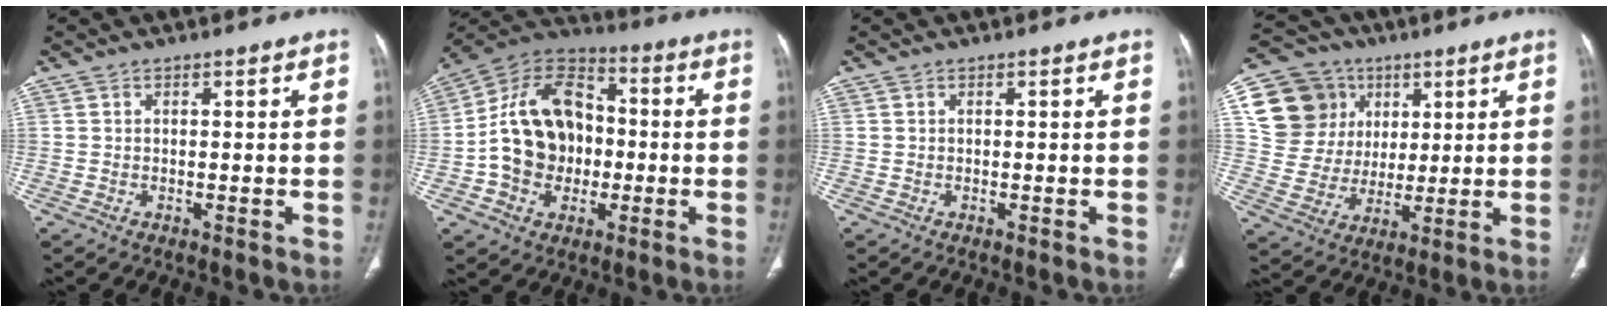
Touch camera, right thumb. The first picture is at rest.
{"total": 17.8, "force": [-1.7, 13.8, 11.2], "torque": [-0.159, 0.034, -0.035]}
{"total": 0.0}
{"total": 16.2, "force": [5.6, 14.2, 5.2], "torque": [-0.066, 0.011, 0.112]}